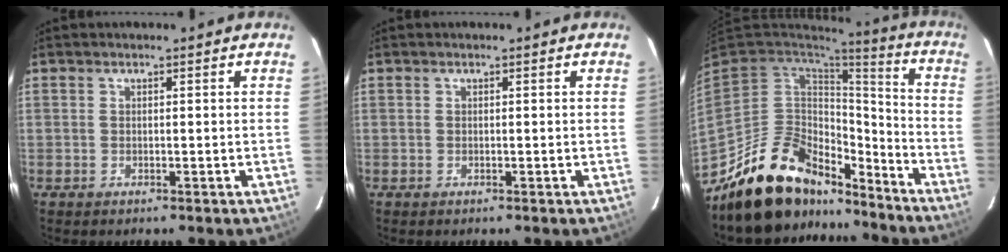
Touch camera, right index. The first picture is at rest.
{"total": 0.0}
{"total": 20.9, "force": [-15.8, 10.2, 9.1], "torque": [-0.195, 0.021, -0.249]}